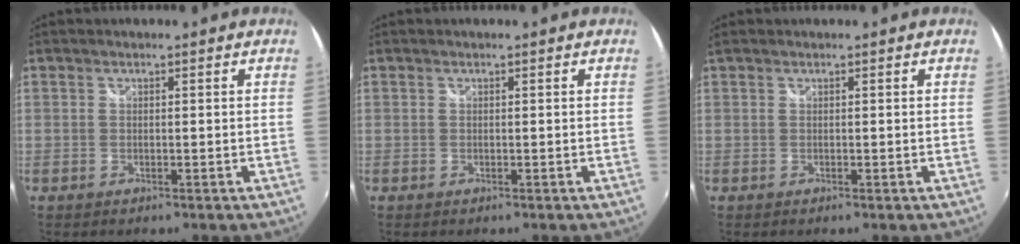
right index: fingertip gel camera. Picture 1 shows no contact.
{"total": 0.0}
{"total": 0.6, "force": [0.4, 0.3, 0.3], "torque": [-0.007, 0.003, 0.006]}